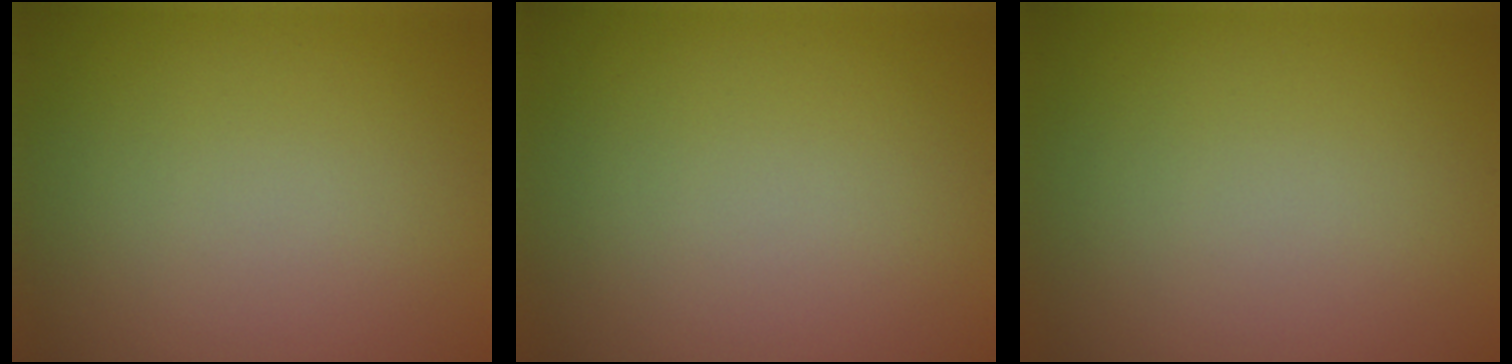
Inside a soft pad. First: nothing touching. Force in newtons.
{"total": 0.0}
{"total": 0.0}